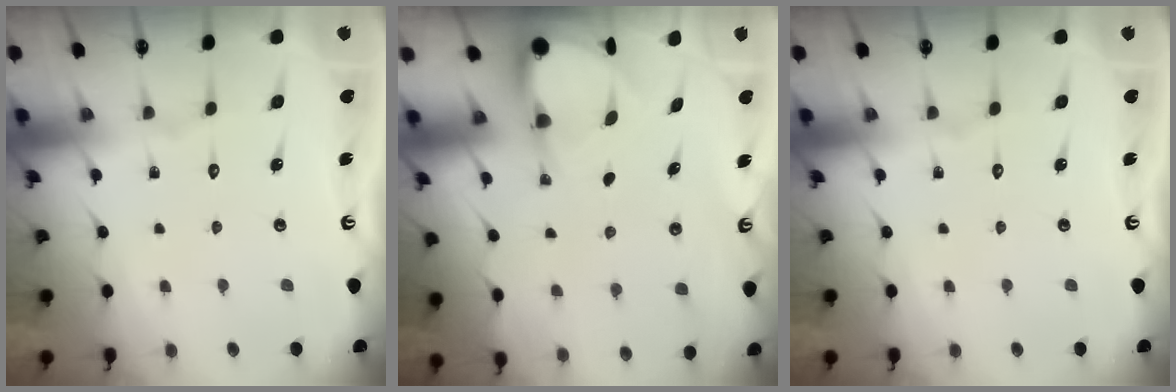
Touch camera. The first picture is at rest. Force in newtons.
{"total": 4.0, "press": 3.9, "slide": 0.4}
{"total": 0.0}